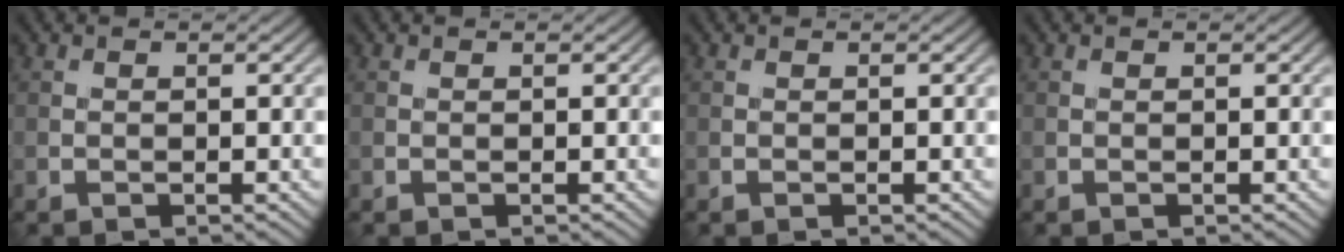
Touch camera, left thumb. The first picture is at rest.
{"total": 0.0}
{"total": 0.0}
{"total": 0.0}